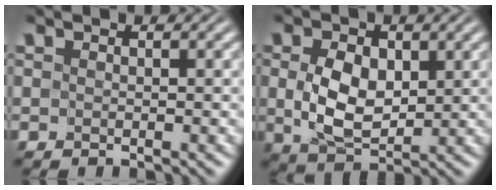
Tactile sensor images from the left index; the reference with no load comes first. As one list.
[{"total": 4.1, "force": [-0.1, 2.7, 3.1], "torque": [-0.070, -0.005, 0.008]}]